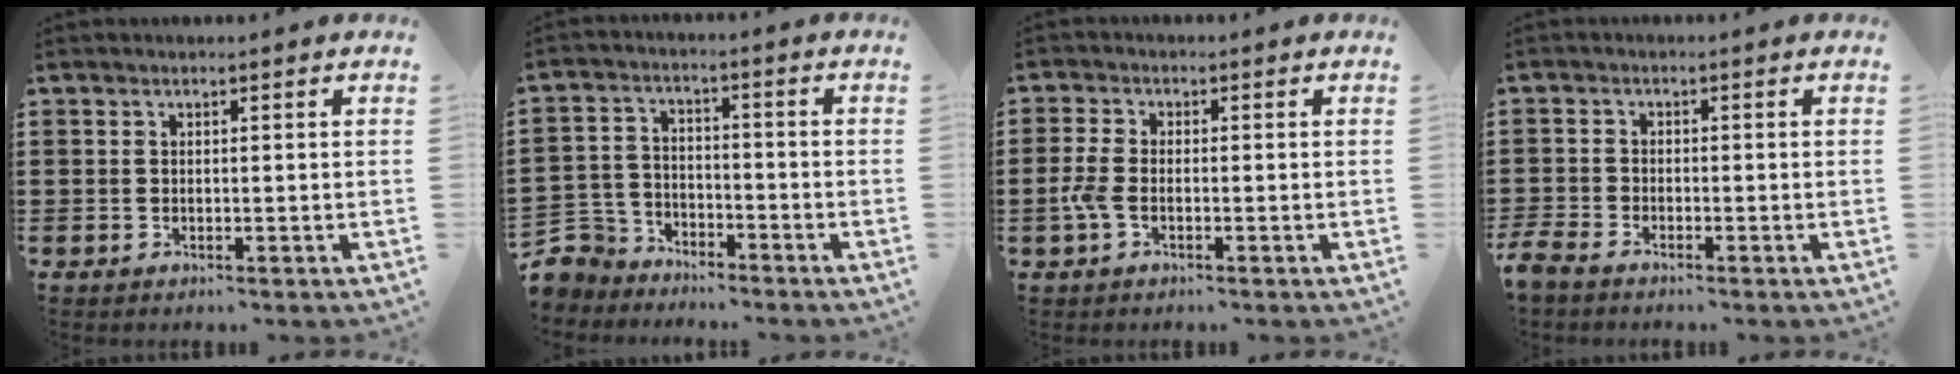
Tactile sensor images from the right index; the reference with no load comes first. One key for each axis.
{"total": 6.1, "fx": -5.4, "fy": 2.8, "fz": 0.3, "tx": -0.035, "ty": 0.010, "tz": -0.114}
{"total": 3.3, "fx": -1.2, "fy": 1.5, "fz": 2.7, "tx": -0.082, "ty": -0.011, "tz": -0.031}
{"total": 2.3, "fx": -2.3, "fy": 0.3, "fz": 0.3, "tx": -0.022, "ty": -0.004, "tz": -0.052}